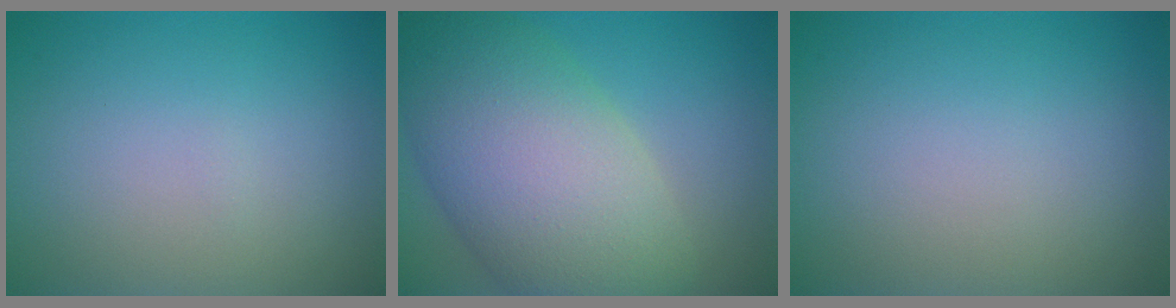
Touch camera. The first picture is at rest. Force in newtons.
{"total": 11.5, "press": 11.5, "slide": 0.4}
{"total": 0.0}